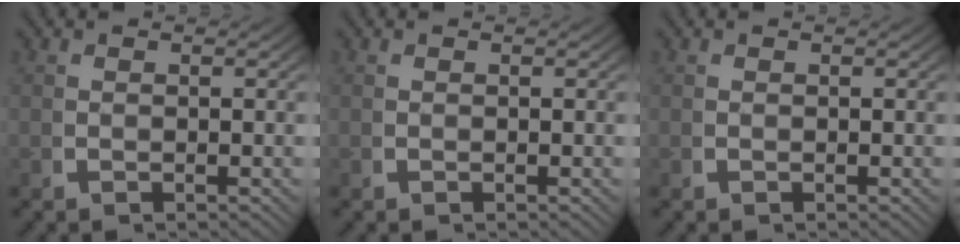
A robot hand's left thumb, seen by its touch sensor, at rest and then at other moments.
{"total": 0.0}
{"total": 0.0}